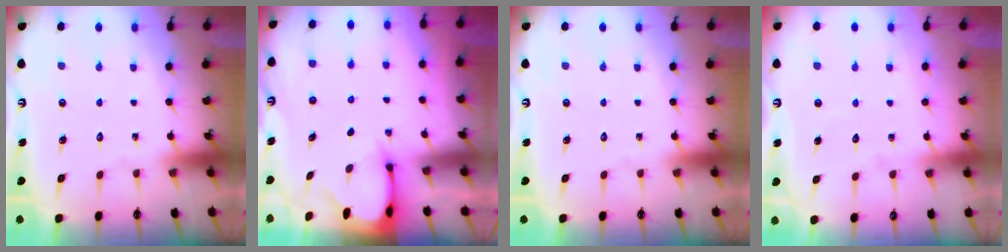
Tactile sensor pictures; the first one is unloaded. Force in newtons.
{"total": 2.6, "press": 2.6, "slide": 0.3}
{"total": 0.0}
{"total": 3.0, "press": 3.0, "slide": 0.3}